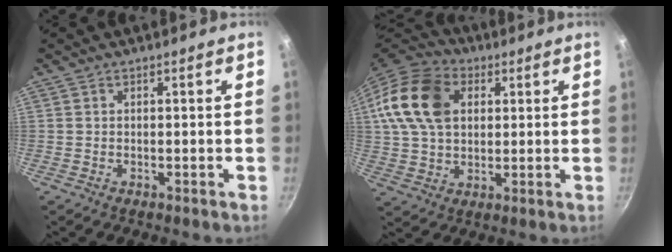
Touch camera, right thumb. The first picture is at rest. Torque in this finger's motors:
{"motor_torque": [2.51, 2.50, 0.63, -0.45, 0.23]}